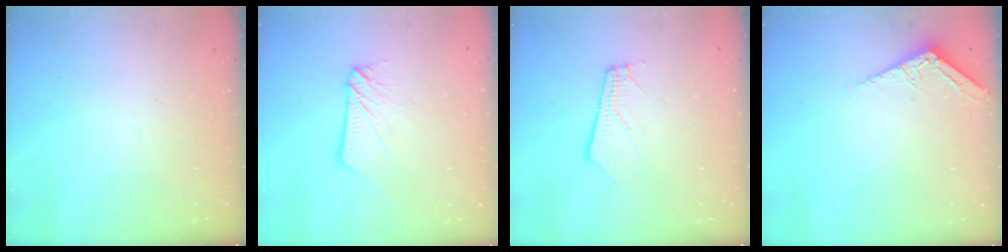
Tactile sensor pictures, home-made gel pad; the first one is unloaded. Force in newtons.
{"total": 4.1, "press": 4.1, "slide": 0.4}
{"total": 3.7, "press": 3.7, "slide": 0.2}
{"total": 3.6, "press": 3.6, "slide": 0.4}